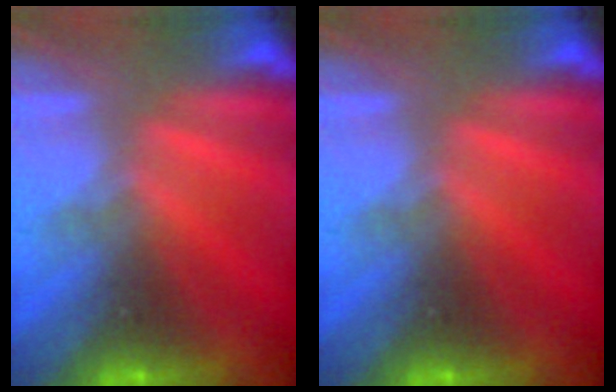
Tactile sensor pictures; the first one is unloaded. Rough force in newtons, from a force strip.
{"total": 0.0}